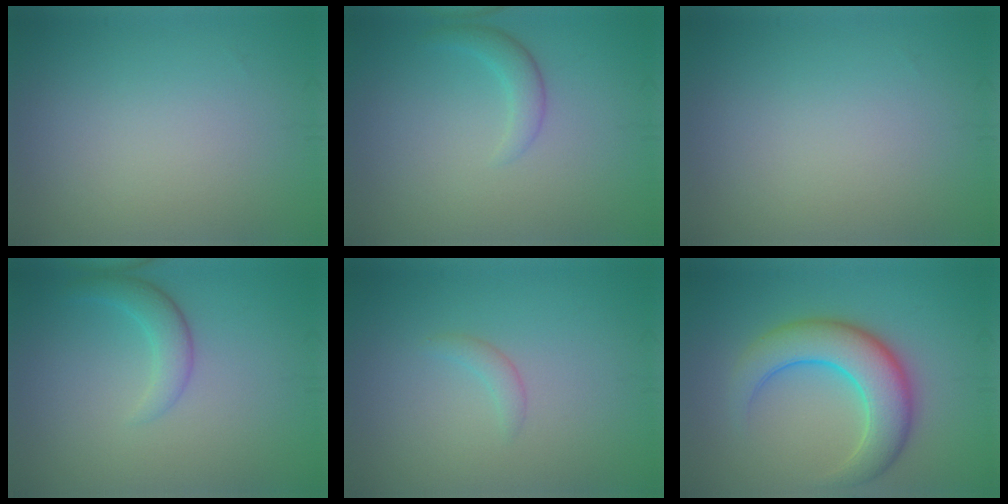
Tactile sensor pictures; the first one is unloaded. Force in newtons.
{"total": 1.8, "press": 1.8, "slide": 0.1}
{"total": 0.0}
{"total": 2.4, "press": 2.4, "slide": 0.1}
{"total": 1.1, "press": 1.1, "slide": 0.1}
{"total": 6.9, "press": 6.9, "slide": 0.2}